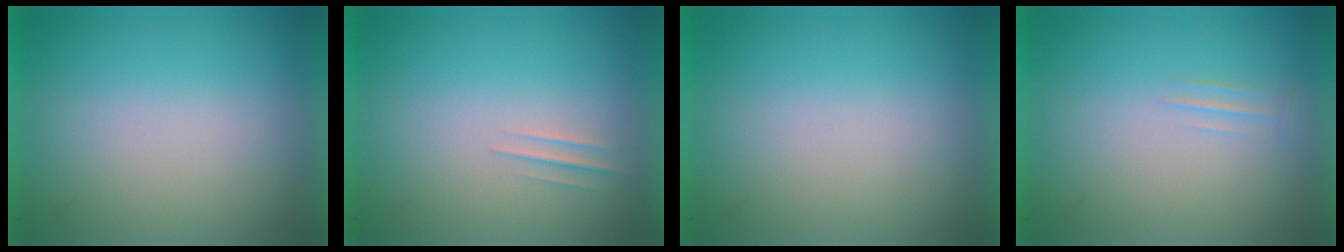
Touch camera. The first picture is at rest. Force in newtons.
{"total": 1.2}
{"total": 0.0}
{"total": 2.0}